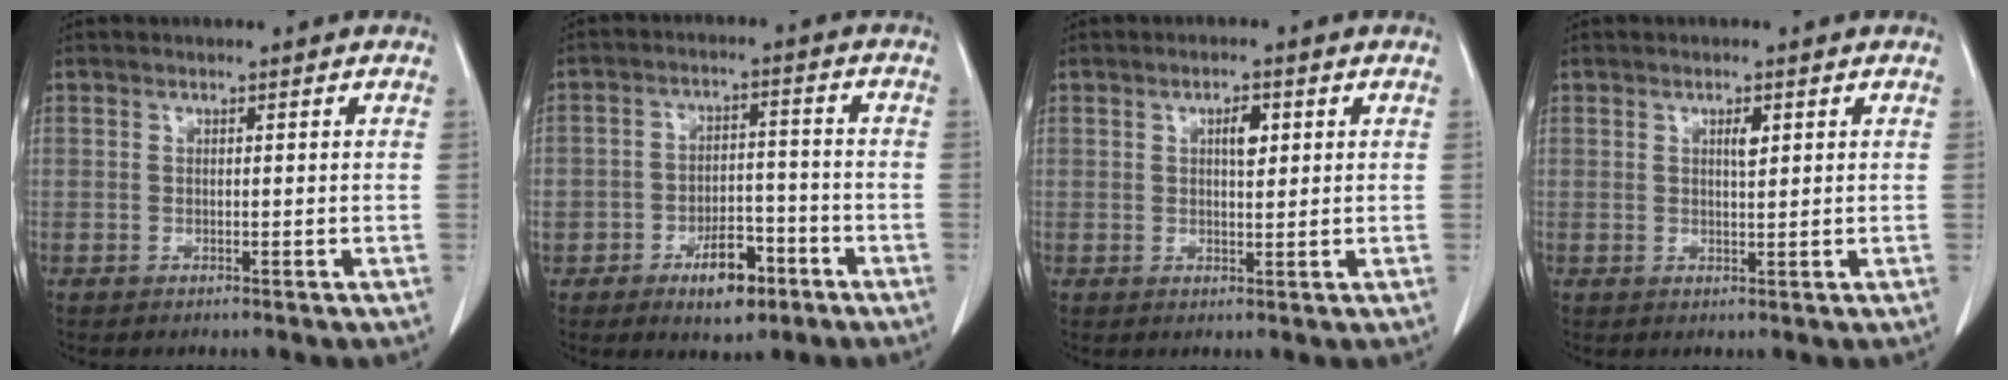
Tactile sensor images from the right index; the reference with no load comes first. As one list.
[{"total": 7.6, "force": [-4.2, 4.2, 4.8], "torque": [-0.070, 0.014, -0.063]}, {"total": 2.8, "force": [0.9, 1.0, 2.4], "torque": [-0.040, 0.001, 0.015]}, {"total": 1.7, "force": [0.7, 0.5, 1.5], "torque": [-0.025, -0.002, 0.012]}]